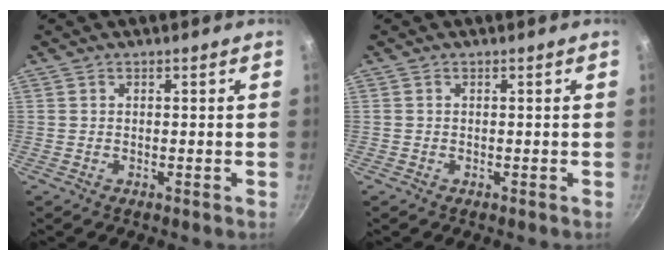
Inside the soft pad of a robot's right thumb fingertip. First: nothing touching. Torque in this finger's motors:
{"motor_torque": [0.43, -0.21, -0.25, 0.07, 0.04]}